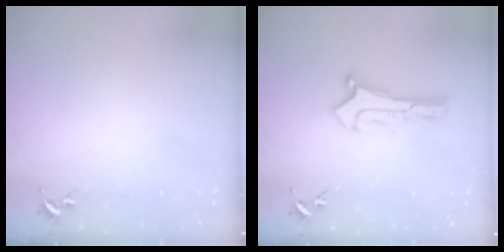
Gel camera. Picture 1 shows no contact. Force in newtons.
{"total": 0.8, "press": 0.8, "slide": 0.0}